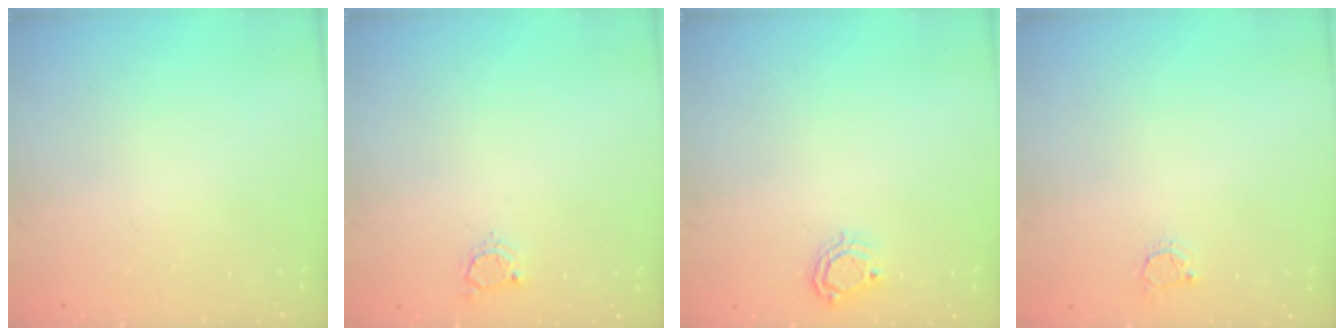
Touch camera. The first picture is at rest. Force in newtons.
{"total": 3.5, "press": 3.5, "slide": 0.5}
{"total": 4.9, "press": 4.9, "slide": 0.5}
{"total": 3.0, "press": 3.0, "slide": 0.4}